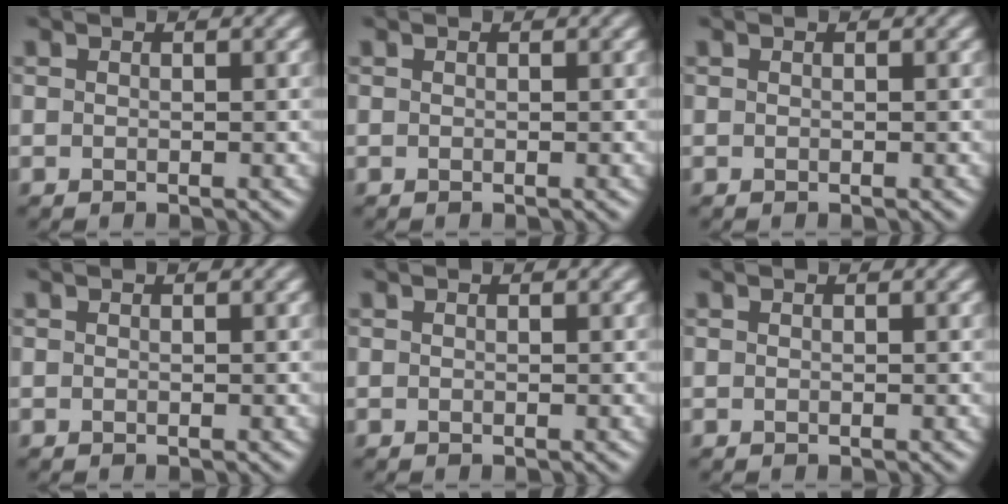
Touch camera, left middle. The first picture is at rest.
{"total": 0.0}
{"total": 0.0}
{"total": 0.0}
{"total": 0.0}
{"total": 0.0}